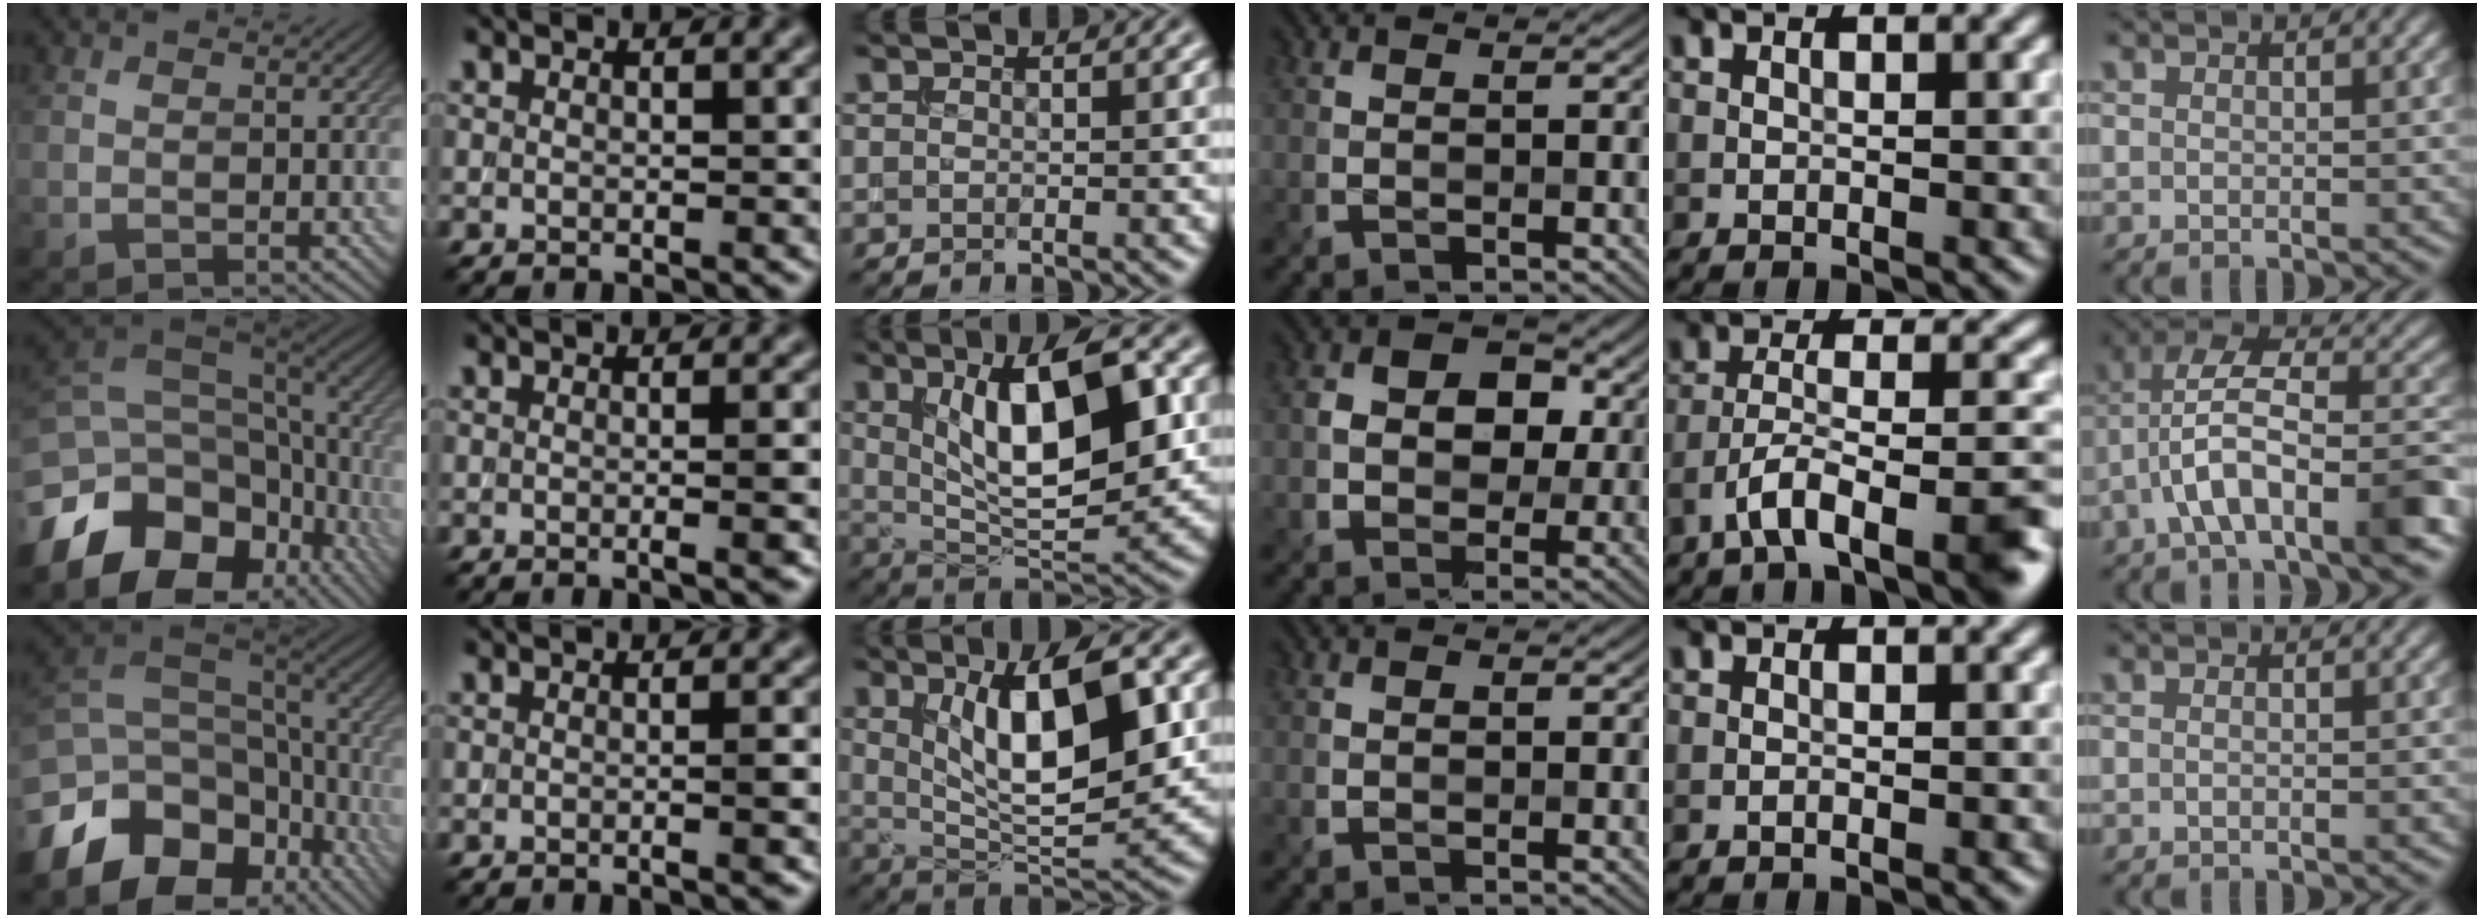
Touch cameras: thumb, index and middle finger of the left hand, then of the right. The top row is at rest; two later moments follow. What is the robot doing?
{"motion": "insert", "object": "backpack"}